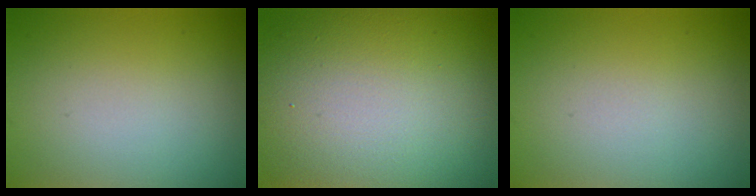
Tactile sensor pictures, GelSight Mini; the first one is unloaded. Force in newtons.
{"total": 15.6, "press": 15.6, "slide": 1.0}
{"total": 0.0}